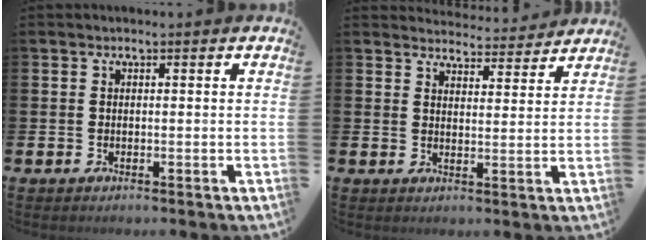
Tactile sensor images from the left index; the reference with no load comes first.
{"total": 4.0, "force": [4.0, 0.5, 0.0], "torque": [0.000, -0.032, 0.068]}